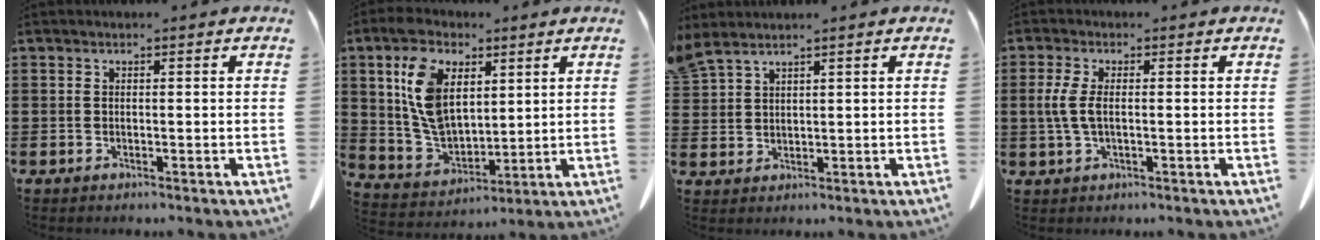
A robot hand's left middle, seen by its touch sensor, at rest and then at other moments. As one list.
[{"total": 11.0, "force": [4.8, 6.6, 7.4], "torque": [-0.180, 0.011, 0.088]}, {"total": 2.6, "force": [2.4, 0.5, 1.0], "torque": [-0.027, -0.002, 0.046]}, {"total": 4.2, "force": [0.1, 1.6, 3.9], "torque": [-0.103, -0.005, -0.008]}]